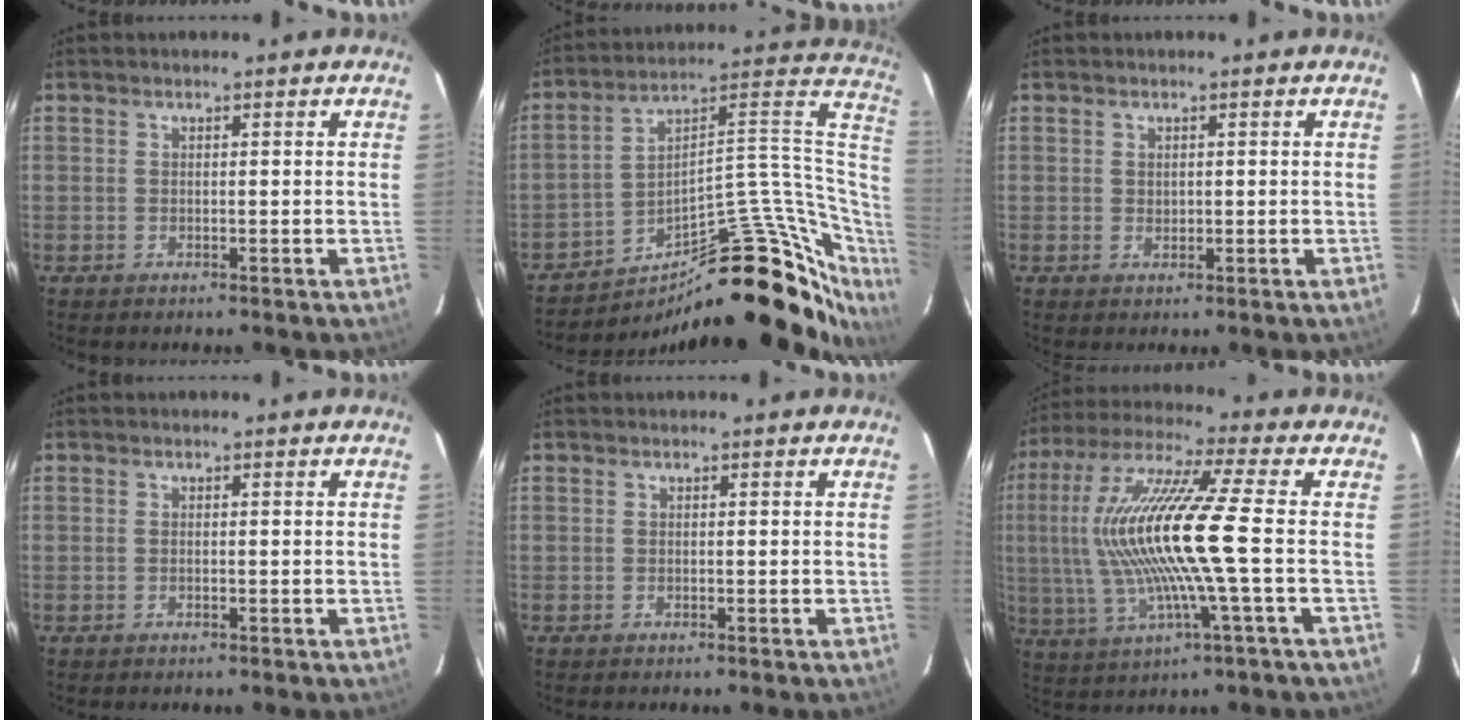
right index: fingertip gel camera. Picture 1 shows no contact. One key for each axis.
{"total": 25.0, "fx": -12.9, "fy": 10.6, "fz": 18.6, "tx": -0.215, "ty": 0.052, "tz": -0.188}
{"total": 0.9, "fx": 0.3, "fy": 0.8, "fz": 0.2, "tx": -0.001, "ty": 0.001, "tz": 0.007}
{"total": 0.0}
{"total": 0.0}
{"total": 17.7, "fx": -0.5, "fy": 0.8, "fz": 17.6, "tx": -0.341, "ty": 0.000, "tz": -0.008}